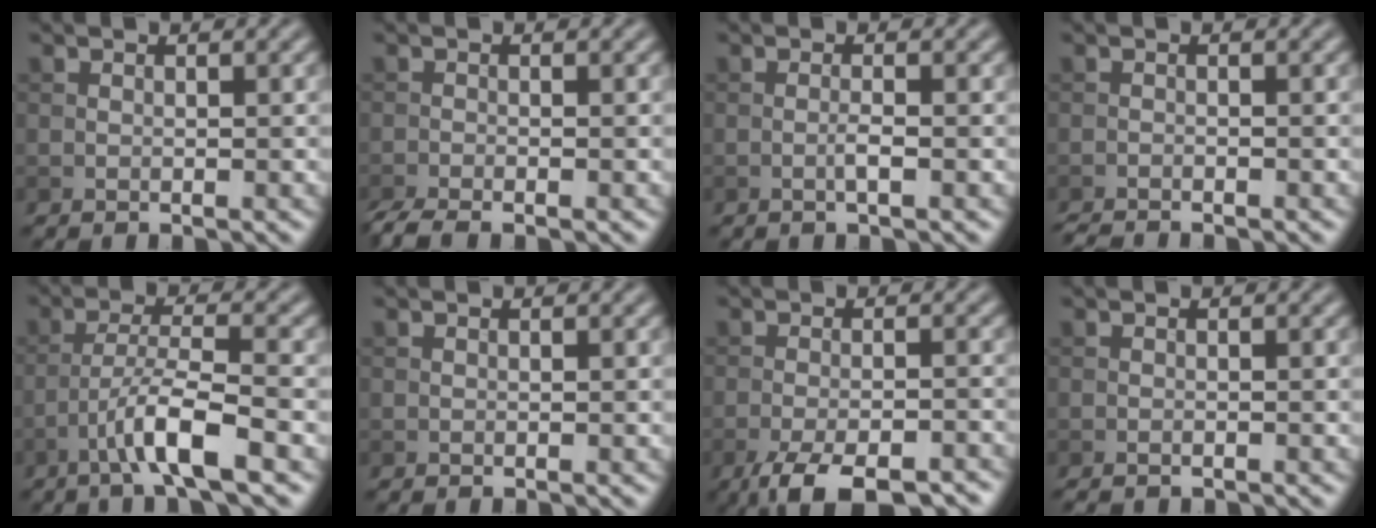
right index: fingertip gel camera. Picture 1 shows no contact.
{"total": 3.0, "force": [-2.4, 0.5, 1.7], "torque": [-0.036, -0.009, -0.050]}
{"total": 1.1, "force": [-0.4, 0.1, 1.1], "torque": [-0.021, 0.002, -0.009]}
{"total": 1.7, "force": [-1.6, 0.0, 0.6], "torque": [-0.015, -0.005, -0.032]}
{"total": 5.4, "force": [-2.9, 0.7, 4.5], "torque": [-0.079, 0.010, -0.058]}
{"total": 0.0}
{"total": 7.6, "force": [-5.3, 2.2, 4.9], "torque": [-0.082, -0.018, -0.086]}
{"total": 0.8, "force": [-0.6, 0.2, 0.4], "torque": [-0.008, -0.002, -0.010]}